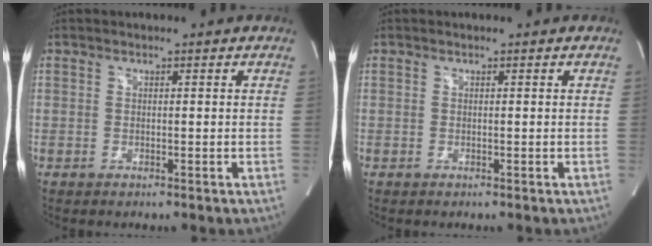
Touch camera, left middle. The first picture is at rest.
{"total": 0.0}